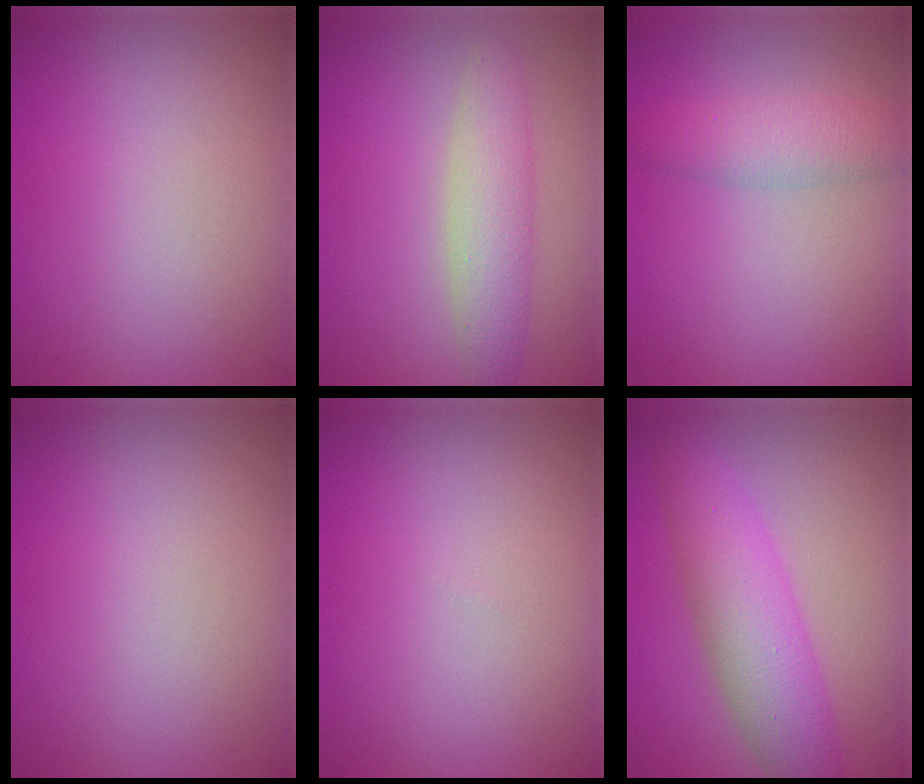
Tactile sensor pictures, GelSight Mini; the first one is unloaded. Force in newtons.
{"total": 3.6, "press": 3.6, "slide": 0.1}
{"total": 3.4, "press": 3.4, "slide": 0.1}
{"total": 0.0}
{"total": 0.0}
{"total": 6.2, "press": 6.2, "slide": 0.2}